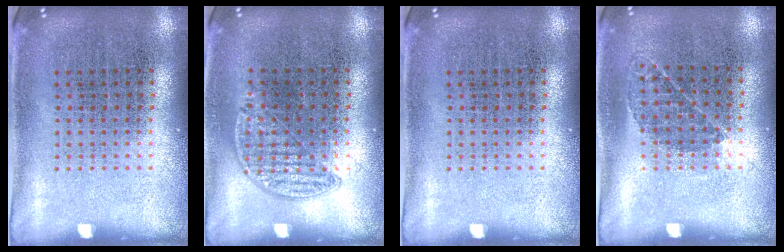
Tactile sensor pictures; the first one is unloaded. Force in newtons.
{"total": 0.8, "press": 0.6, "slide": 0.5}
{"total": 0.0}
{"total": 0.9, "press": 0.6, "slide": 0.7}